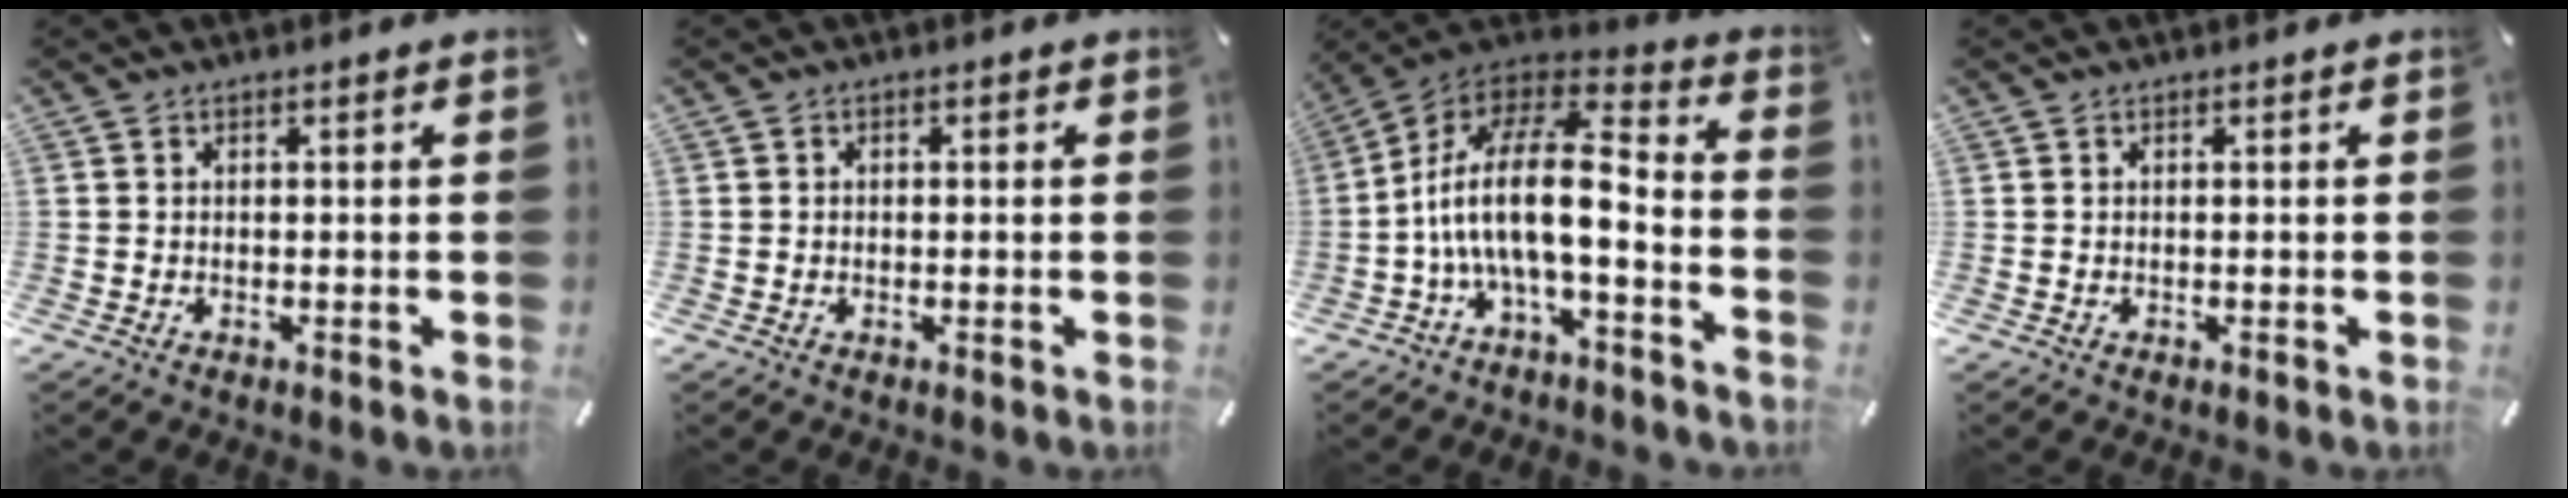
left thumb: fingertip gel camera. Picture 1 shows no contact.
{"total": 0.7, "force": [-0.1, 0.7, 0.2], "torque": [-0.003, 0.005, -0.004]}
{"total": 18.1, "force": [-2.6, 7.6, 16.2], "torque": [-0.317, 0.004, -0.045]}
{"total": 0.0}